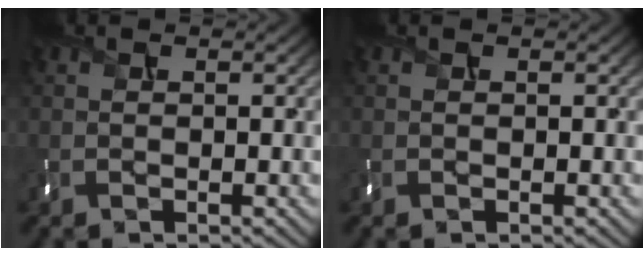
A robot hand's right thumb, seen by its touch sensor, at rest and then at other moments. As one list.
[{"total": 0.0}]